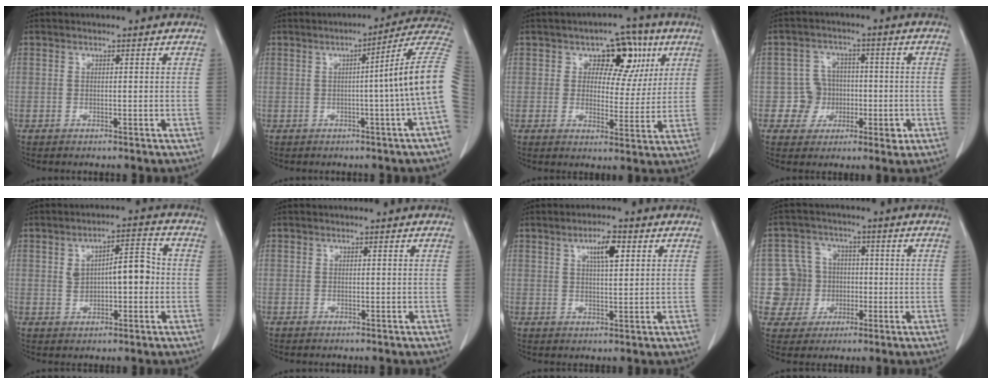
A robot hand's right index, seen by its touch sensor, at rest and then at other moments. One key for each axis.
{"total": 11.1, "fx": -0.5, "fy": -2.4, "fz": 10.8, "tx": -0.119, "ty": 0.013, "tz": -0.016}
{"total": 8.5, "fx": 3.5, "fy": 5.6, "fz": 5.3, "tx": -0.049, "ty": 0.017, "tz": 0.046}
{"total": 6.1, "fx": -1.0, "fy": 5.9, "fz": 1.0, "tx": 0.000, "ty": 0.021, "tz": -0.009}
{"total": 7.0, "fx": 0.2, "fy": 2.8, "fz": 6.4, "tx": -0.102, "ty": 0.024, "tz": 0.008}
{"total": 0.0}
{"total": 4.7, "fx": 2.0, "fy": 1.1, "fz": 4.1, "tx": -0.073, "ty": 0.001, "tz": 0.036}
{"total": 7.8, "fx": -0.6, "fy": 7.7, "fz": 0.6, "tx": -0.012, "ty": 0.018, "tz": -0.004}